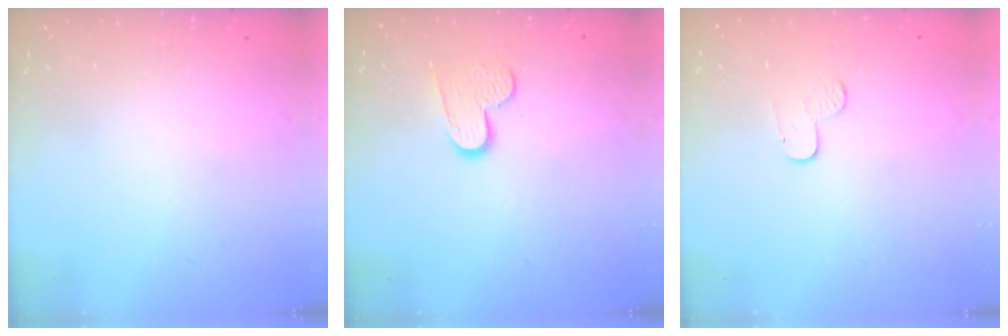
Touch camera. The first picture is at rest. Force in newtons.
{"total": 8.3, "press": 8.2, "slide": 0.5}
{"total": 5.5, "press": 5.5, "slide": 0.6}